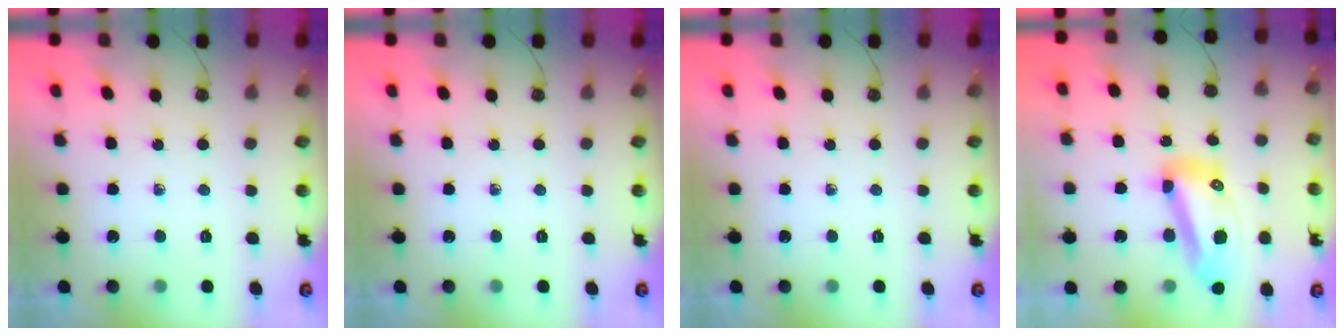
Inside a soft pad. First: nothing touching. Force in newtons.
{"total": 0.0}
{"total": 0.0}
{"total": 13.1, "press": 13.0, "slide": 1.5}